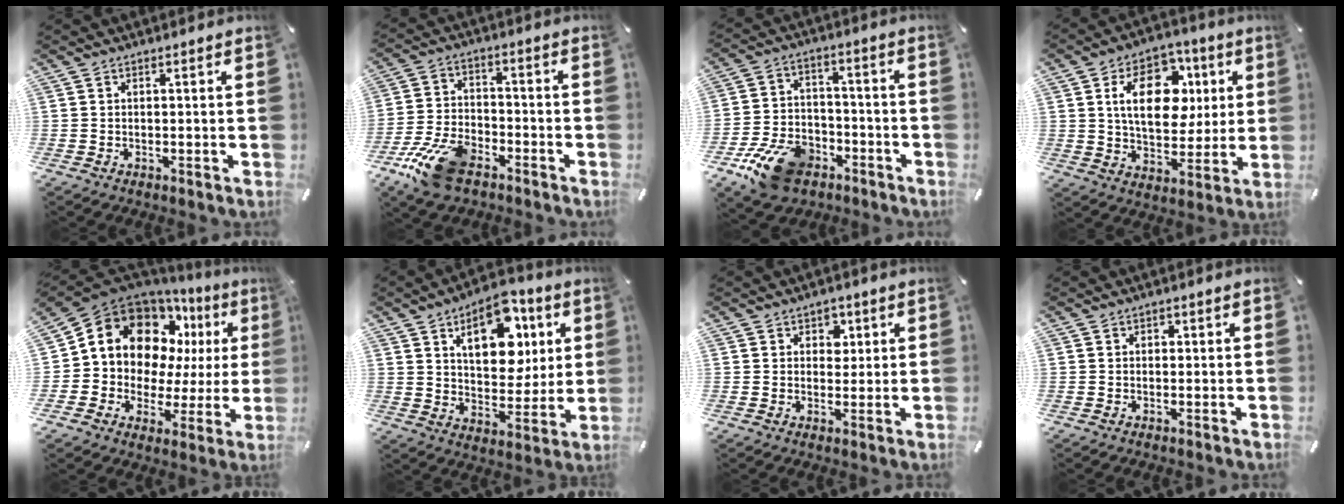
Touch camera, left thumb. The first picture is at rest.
{"total": 13.1, "force": [-8.2, 6.6, 7.7], "torque": [-0.154, 0.039, -0.149]}
{"total": 14.3, "force": [-8.5, 8.8, 7.3], "torque": [-0.122, 0.059, -0.145]}
{"total": 16.4, "force": [4.4, 11.1, 11.3], "torque": [-0.177, 0.004, 0.077]}
{"total": 14.3, "force": [7.0, 11.0, 6.0], "torque": [-0.107, -0.061, 0.131]}
{"total": 15.9, "force": [7.1, 9.8, 10.4], "torque": [-0.143, -0.022, 0.122]}
{"total": 3.4, "force": [1.3, 2.9, 1.2], "torque": [0.000, -0.007, 0.013]}
{"total": 0.7, "force": [0.1, 0.6, 0.2], "torque": [-0.003, 0.004, 0.000]}